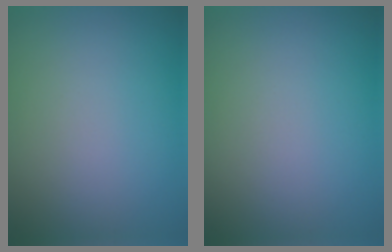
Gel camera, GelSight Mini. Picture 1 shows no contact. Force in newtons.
{"total": 0.0}